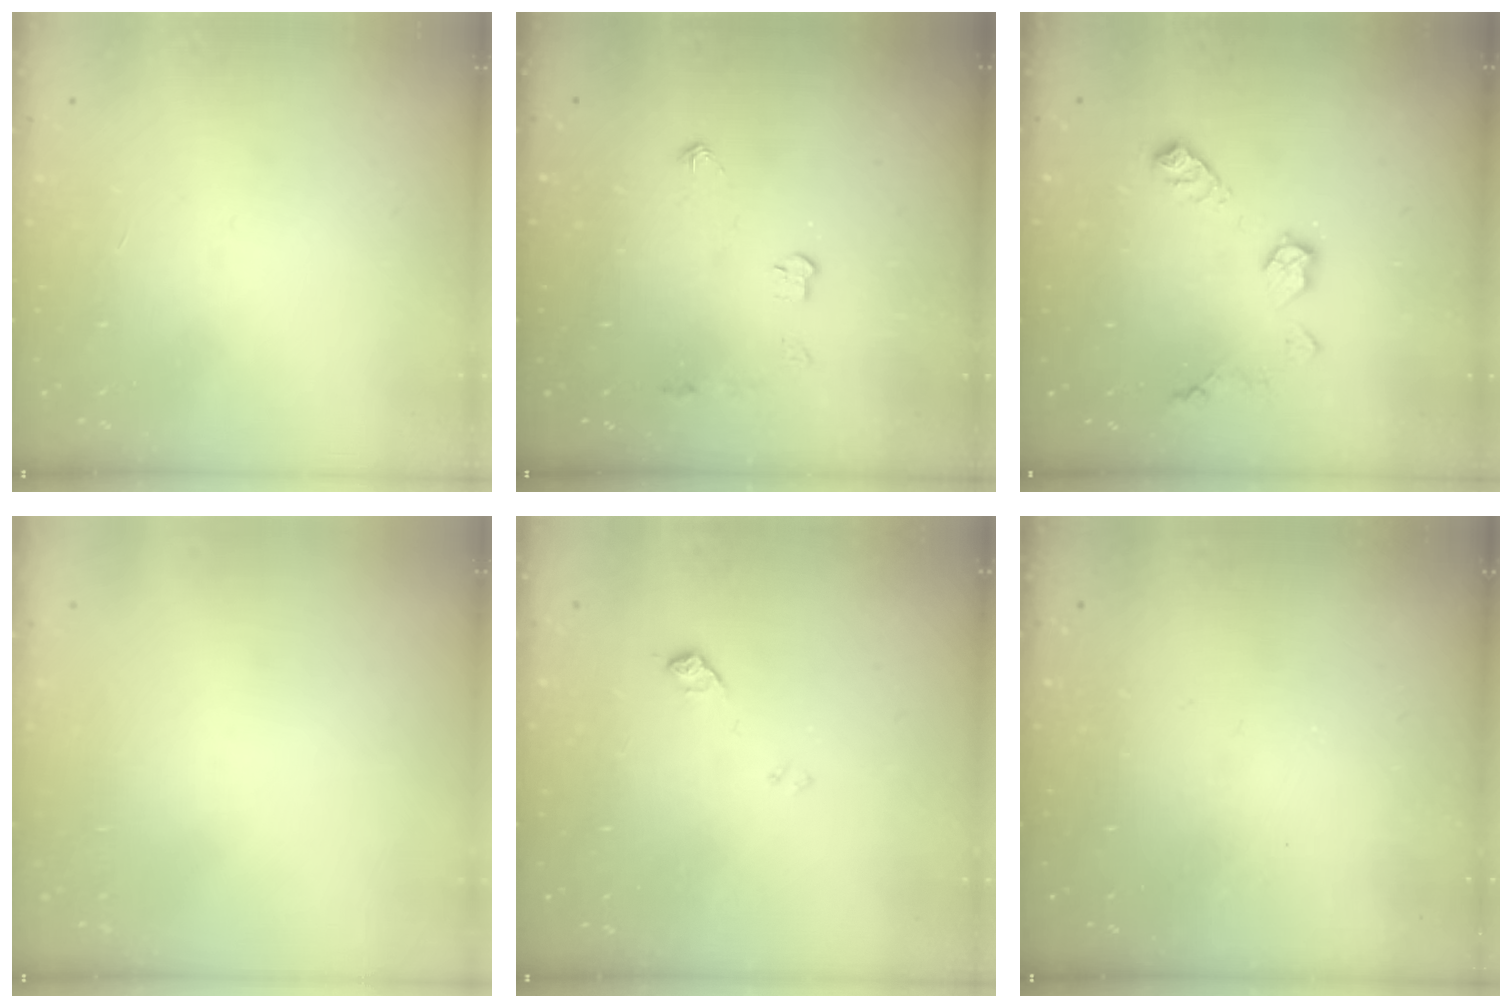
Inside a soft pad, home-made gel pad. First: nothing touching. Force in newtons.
{"total": 4.0, "press": 3.9, "slide": 0.7}
{"total": 9.9, "press": 9.9, "slide": 0.4}
{"total": 0.0}
{"total": 6.3, "press": 6.3, "slide": 0.7}
{"total": 0.0}